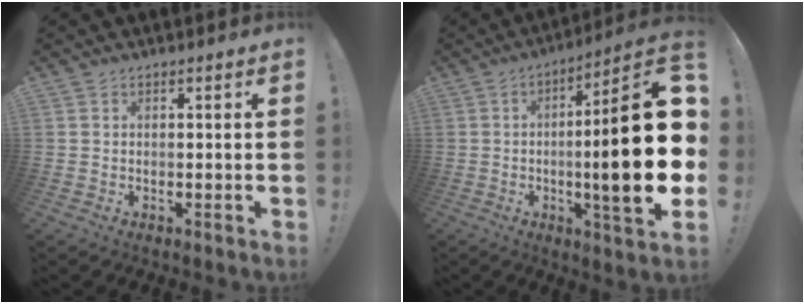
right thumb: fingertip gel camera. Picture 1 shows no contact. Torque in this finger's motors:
{"motor_torque": [1.72, 3.29, 2.21, -0.56, 0.60]}